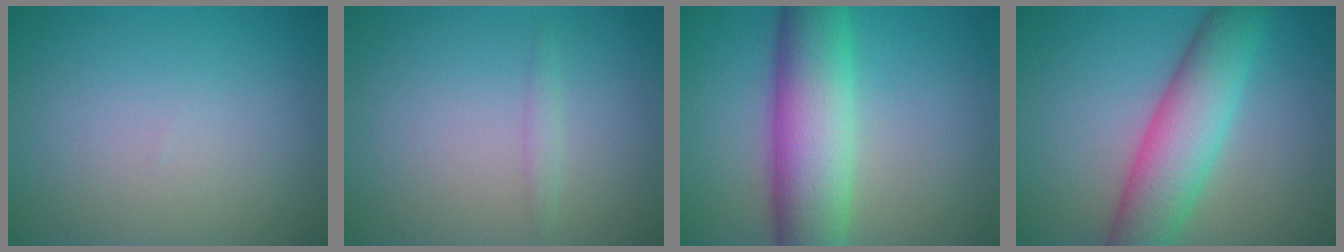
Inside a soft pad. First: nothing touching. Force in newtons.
{"total": 0.8, "press": 0.8, "slide": 0.0}
{"total": 9.6, "press": 9.6, "slide": 0.3}
{"total": 7.6, "press": 7.6, "slide": 0.3}